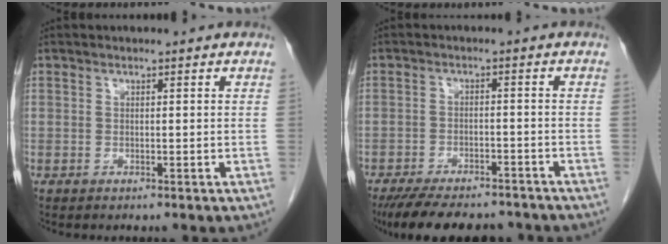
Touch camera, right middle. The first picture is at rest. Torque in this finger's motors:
{"motor_torque": [1.03, -0.88, 0.16, 0.06]}